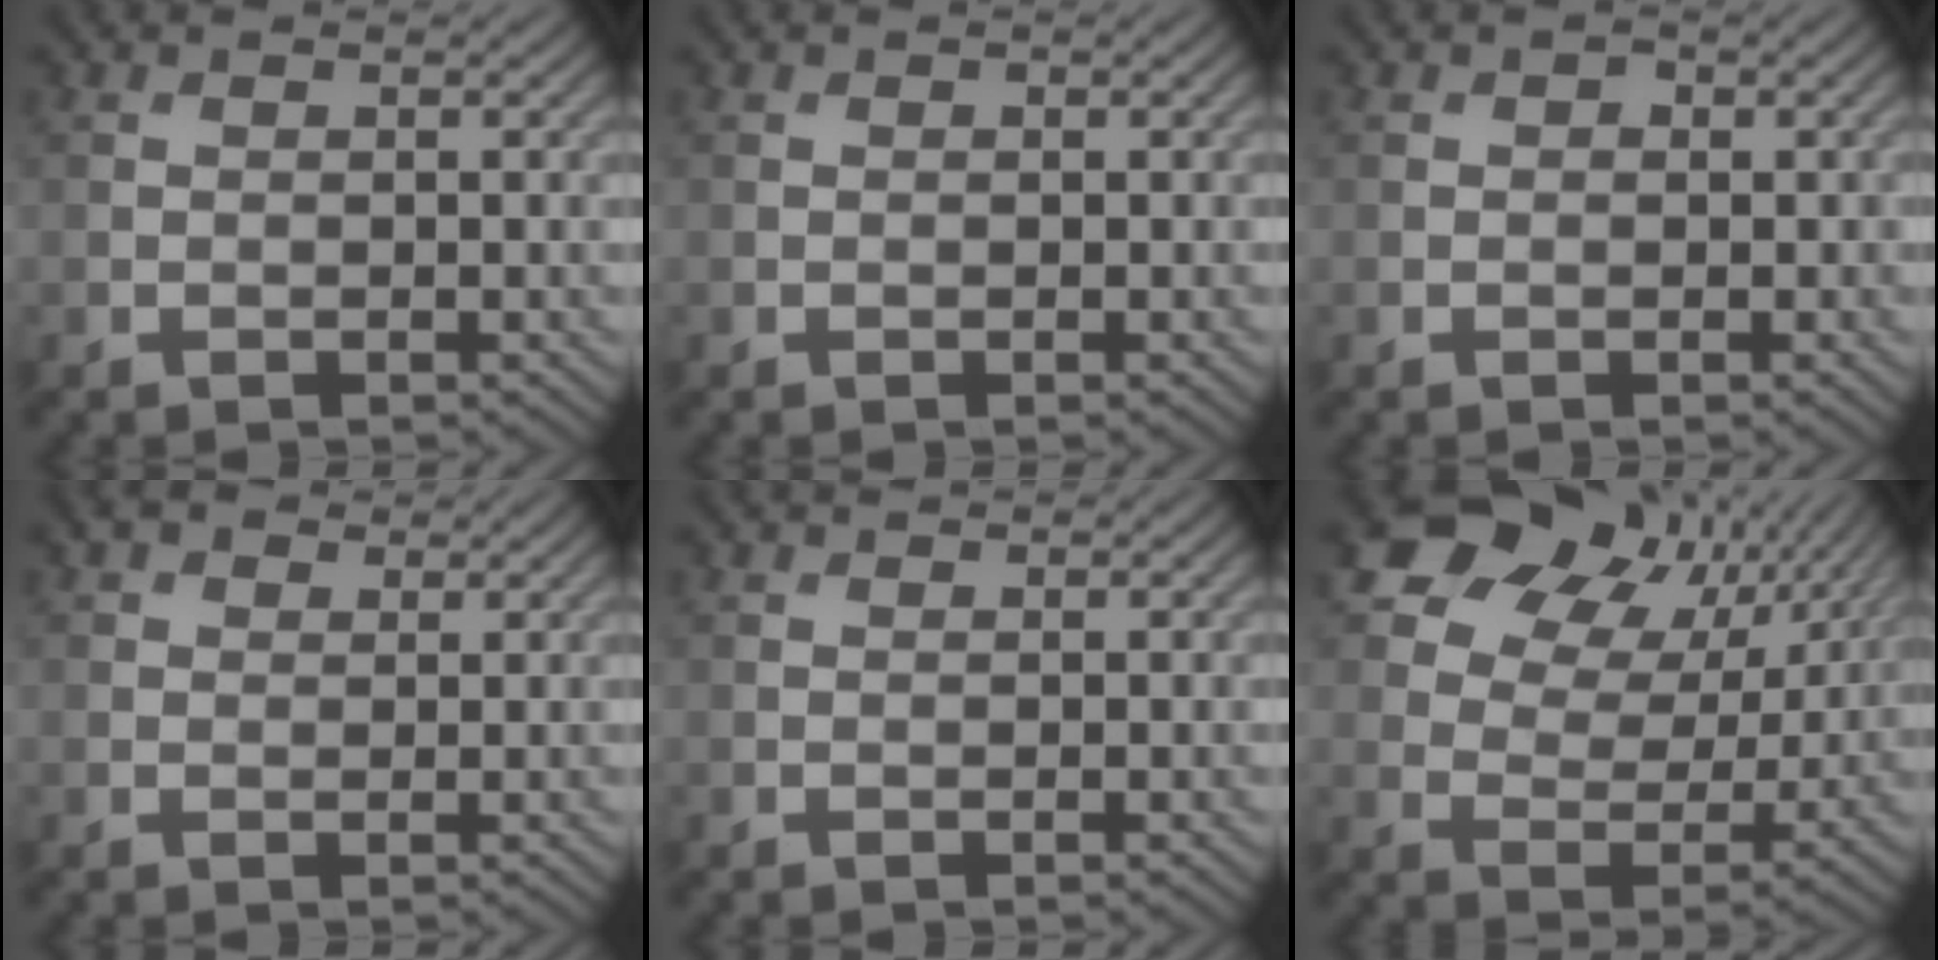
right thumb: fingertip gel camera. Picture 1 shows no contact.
{"total": 0.0}
{"total": 0.8, "force": [0.0, 0.7, 0.4], "torque": [-0.002, -0.005, -0.003]}
{"total": 2.1, "force": [1.3, 1.4, 0.8], "torque": [-0.016, 0.004, 0.021]}
{"total": 0.0}
{"total": 15.6, "force": [9.0, 10.0, 8.0], "torque": [-0.170, 0.037, 0.138]}